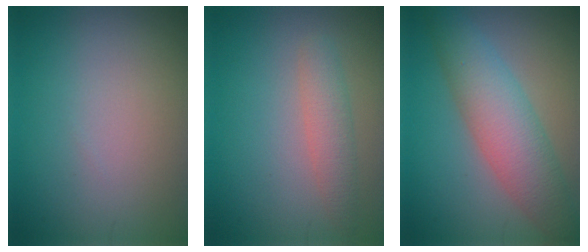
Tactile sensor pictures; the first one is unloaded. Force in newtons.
{"total": 2.4, "press": 2.4, "slide": 0.2}
{"total": 6.2, "press": 6.2, "slide": 0.1}